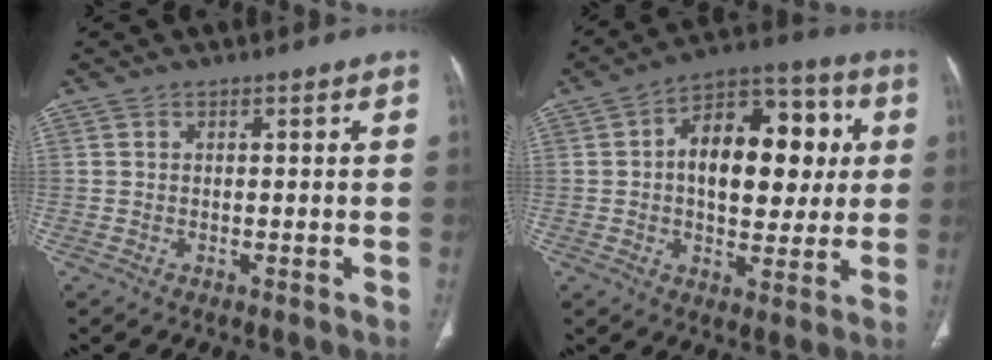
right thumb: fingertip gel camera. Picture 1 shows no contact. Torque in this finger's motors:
{"motor_torque": [-0.84, 1.46, 0.05, 0.35, 0.30]}